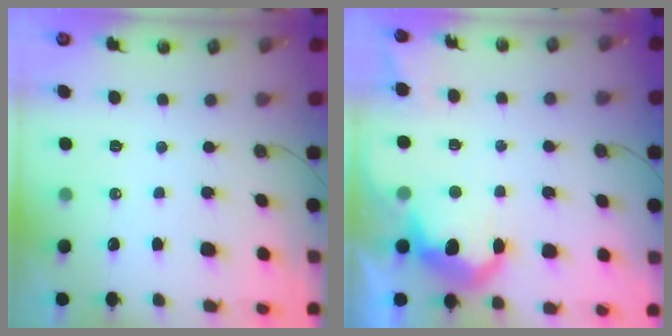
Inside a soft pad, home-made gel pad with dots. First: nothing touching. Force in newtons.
{"total": 11.6, "press": 11.6, "slide": 0.8}